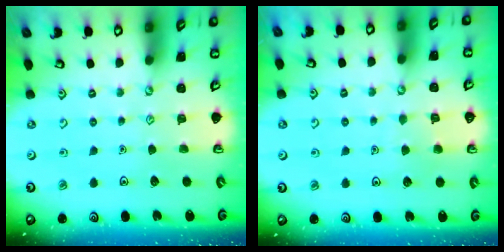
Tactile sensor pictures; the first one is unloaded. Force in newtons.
{"total": 4.0, "press": 4.0, "slide": 0.4}